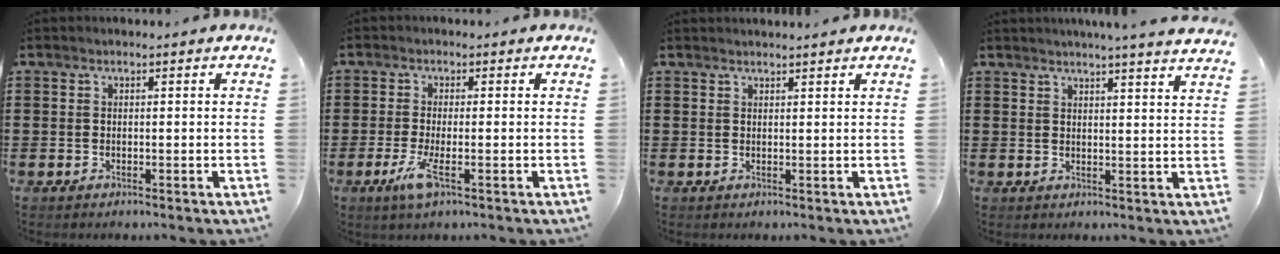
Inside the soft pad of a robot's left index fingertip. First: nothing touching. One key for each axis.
{"total": 4.3, "fx": -1.7, "fy": 0.8, "fz": 3.9, "tx": -0.093, "ty": -0.016, "tz": -0.036}
{"total": 1.2, "fx": 1.2, "fy": -0.1, "fz": 0.2, "tx": -0.005, "ty": -0.002, "tz": 0.023}
{"total": 3.5, "fx": 3.2, "fy": -0.9, "fz": 0.7, "tx": -0.022, "ty": -0.015, "tz": 0.058}